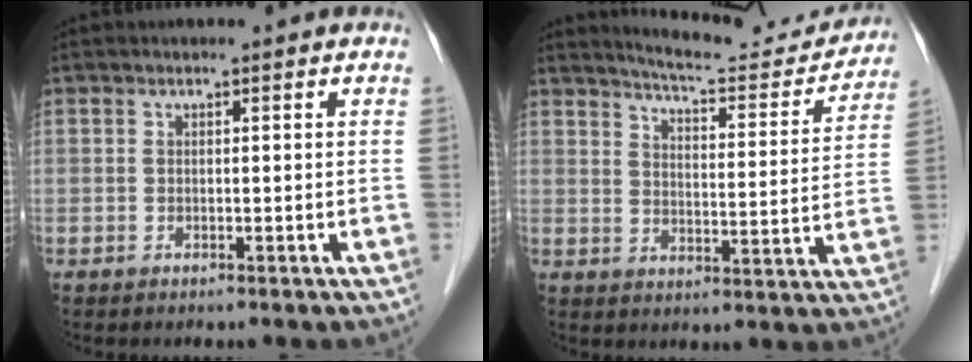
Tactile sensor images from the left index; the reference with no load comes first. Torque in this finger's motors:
{"motor_torque": [0.22, -0.40, 0.11, 0.01]}